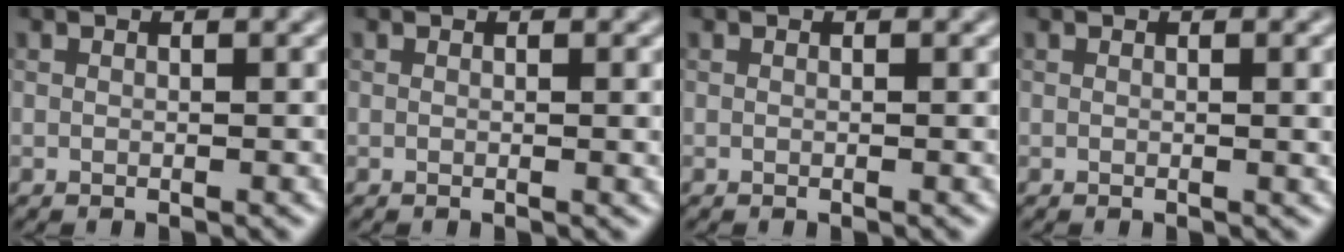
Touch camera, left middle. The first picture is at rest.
{"total": 1.1, "force": [0.1, 0.4, 1.0], "torque": [-0.007, 0.004, 0.001]}
{"total": 0.0}
{"total": 2.3, "force": [0.4, 0.8, 2.2], "torque": [-0.018, 0.008, 0.007]}